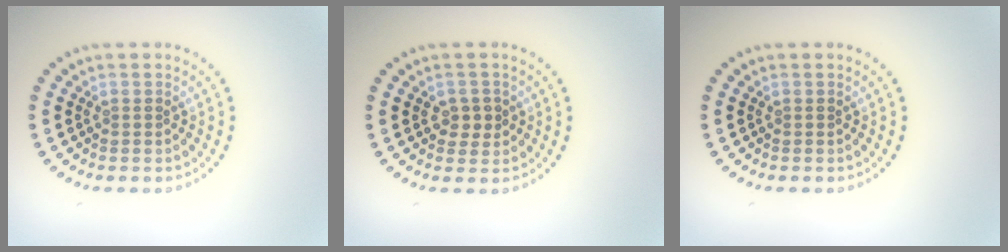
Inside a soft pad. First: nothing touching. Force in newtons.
{"total": 1.9, "press": 1.8, "slide": 0.3}
{"total": 0.0}